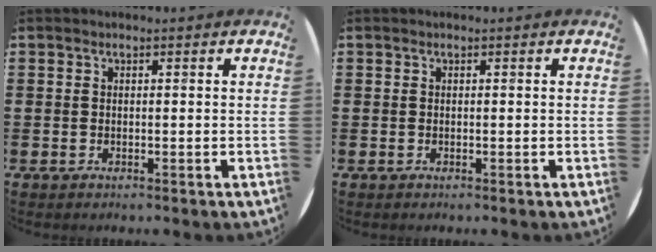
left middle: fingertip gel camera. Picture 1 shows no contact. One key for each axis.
{"total": 0.0}